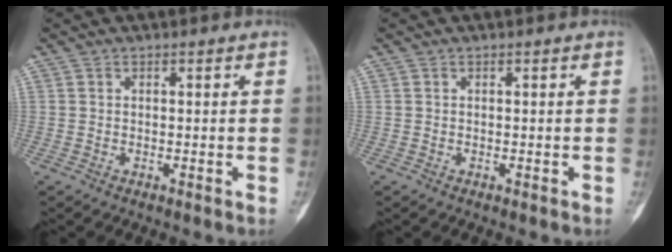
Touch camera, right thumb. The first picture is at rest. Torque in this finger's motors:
{"motor_torque": [0.00, 0.00, 0.02, 0.01, 0.01]}